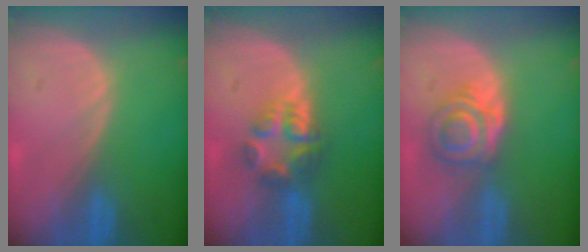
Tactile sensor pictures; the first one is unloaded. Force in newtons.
{"total": 6.0, "press": 5.3, "slide": 2.8}
{"total": 5.5, "press": 5.2, "slide": 1.7}